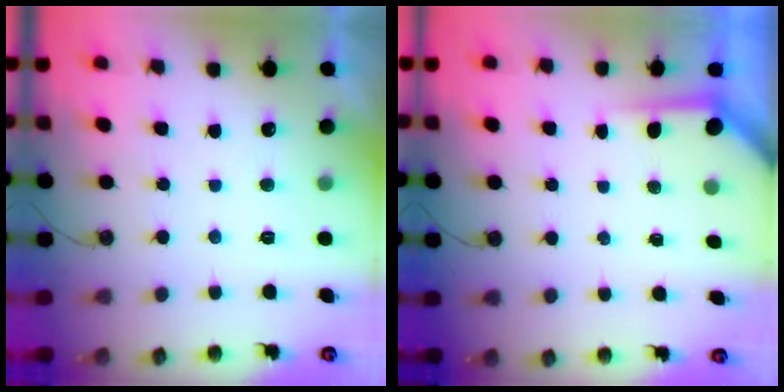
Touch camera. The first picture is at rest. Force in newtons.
{"total": 3.7, "press": 3.7, "slide": 0.4}